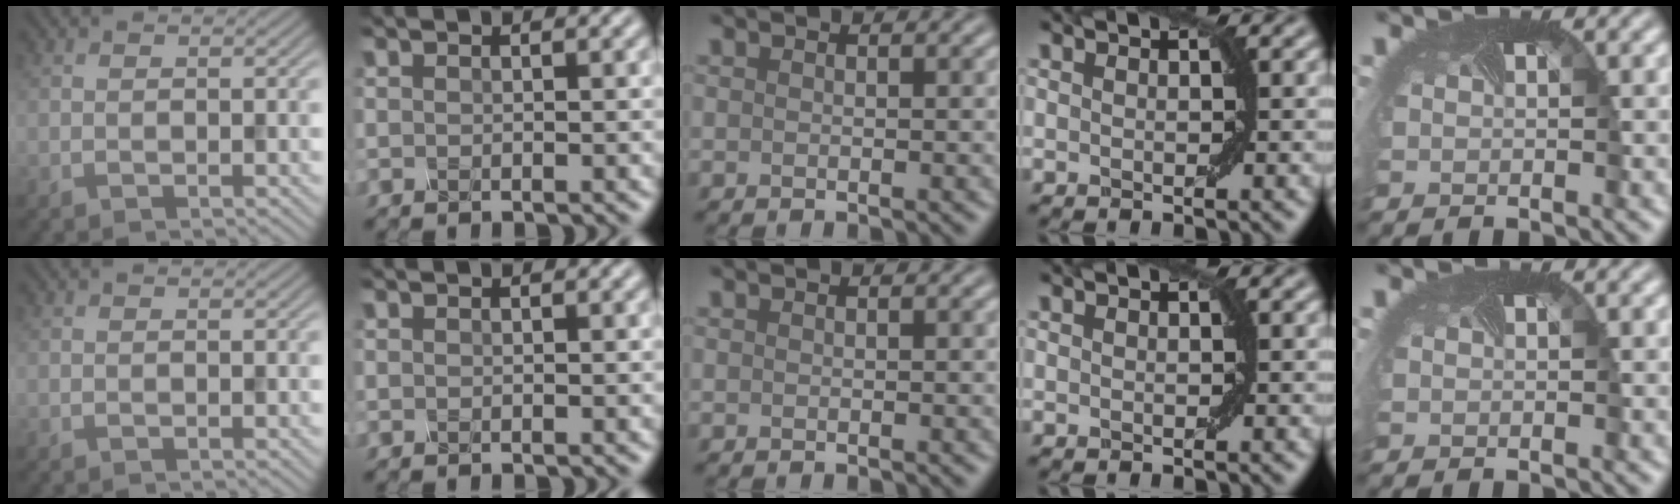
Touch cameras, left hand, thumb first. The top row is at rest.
{}